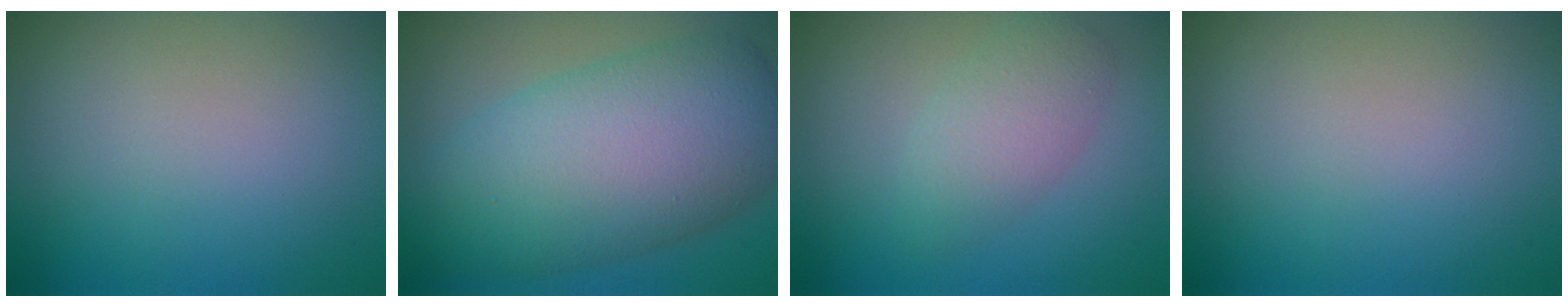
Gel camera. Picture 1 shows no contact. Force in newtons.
{"total": 11.0, "press": 11.0, "slide": 0.4}
{"total": 2.9, "press": 2.9, "slide": 0.2}
{"total": 0.0}